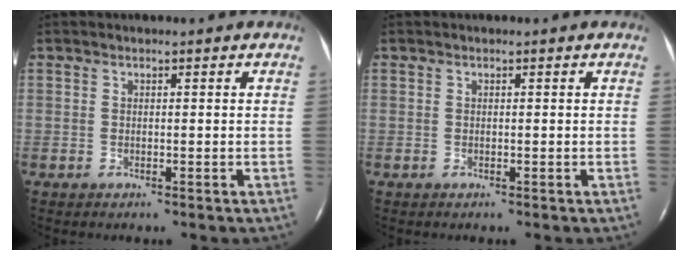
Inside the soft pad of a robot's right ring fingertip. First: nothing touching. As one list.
[{"total": 0.0}]